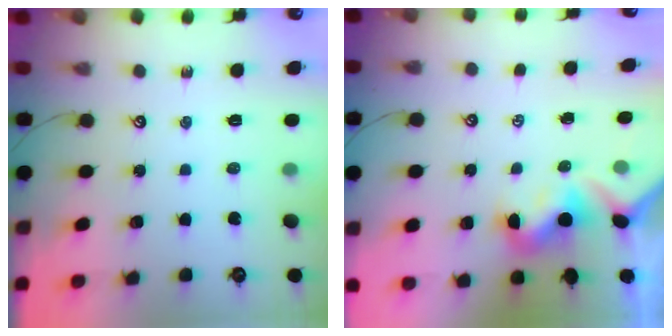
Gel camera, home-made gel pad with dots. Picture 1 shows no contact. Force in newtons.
{"total": 1.5, "press": 1.3, "slide": 0.7}